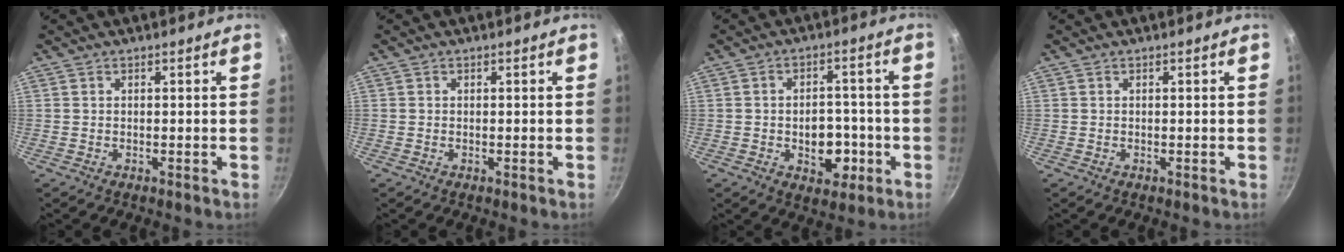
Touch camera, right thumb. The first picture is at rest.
{"total": 0.0}
{"total": 8.7, "force": [-2.3, 6.0, 5.9], "torque": [-0.046, 0.014, -0.027]}
{"total": 0.0}